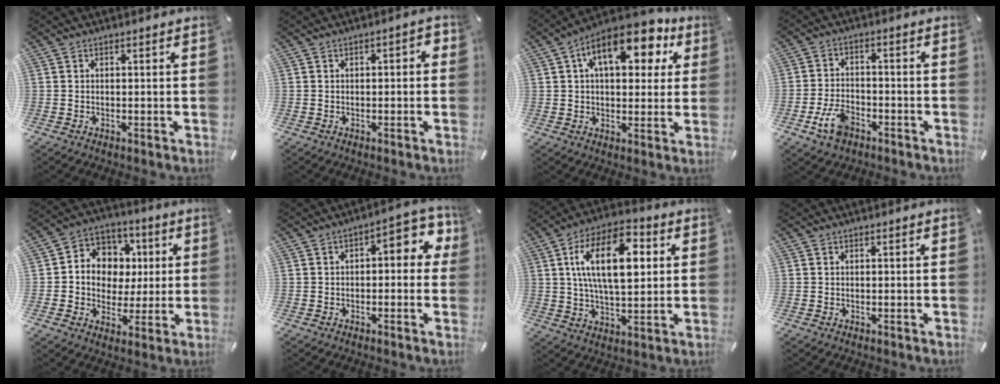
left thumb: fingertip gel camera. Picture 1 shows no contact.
{"total": 2.1, "force": [-0.9, 1.0, 1.6], "torque": [-0.026, 0.008, -0.017]}
{"total": 14.8, "force": [6.7, 7.9, 10.6], "torque": [-0.153, -0.018, 0.109]}
{"total": 7.5, "force": [-3.8, 4.6, 4.5], "torque": [-0.106, 0.010, -0.073]}
{"total": 9.8, "force": [0.0, 9.5, 2.4], "torque": [-0.047, 0.006, 0.006]}
{"total": 7.1, "force": [0.7, 3.6, 6.1], "torque": [-0.077, -0.010, 0.003]}
{"total": 17.3, "force": [4.6, 9.0, 14.0], "torque": [-0.247, 0.003, 0.072]}
{"total": 0.0}